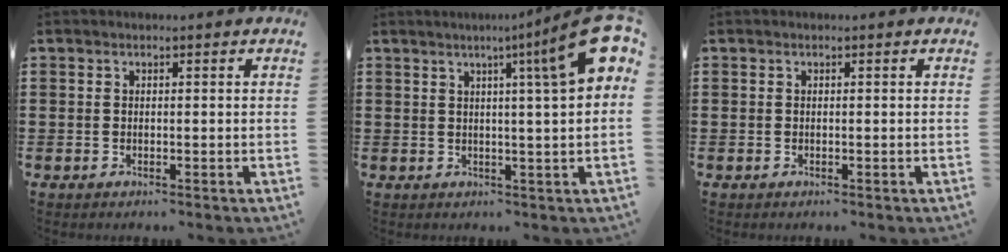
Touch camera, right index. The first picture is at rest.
{"total": 10.5, "force": [4.9, 0.1, 9.3], "torque": [-0.143, -0.033, 0.075]}
{"total": 0.0}